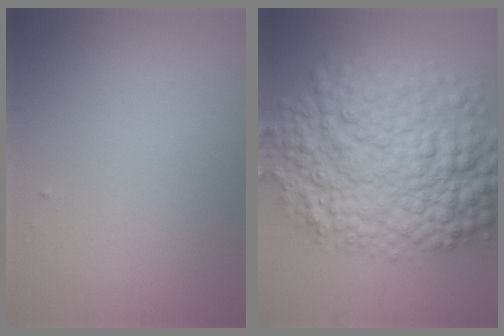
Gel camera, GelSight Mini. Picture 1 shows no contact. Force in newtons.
{"total": 11.5, "press": 11.5, "slide": 0.1}